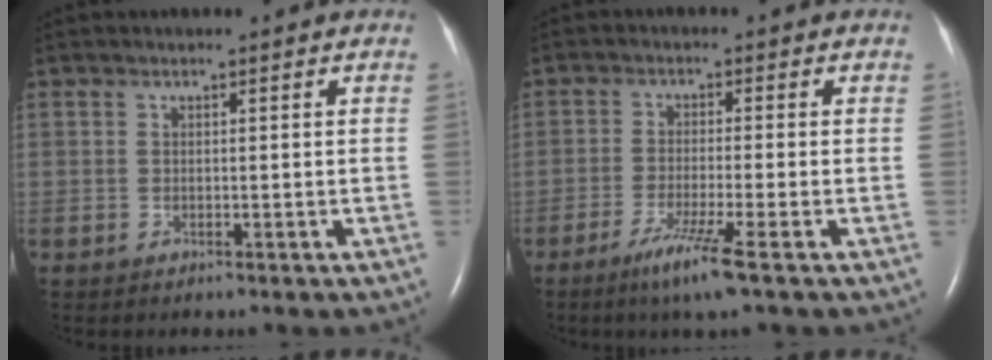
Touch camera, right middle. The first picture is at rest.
{"total": 6.0, "force": [-3.5, -0.8, 4.8], "torque": [-0.094, -0.020, -0.068]}